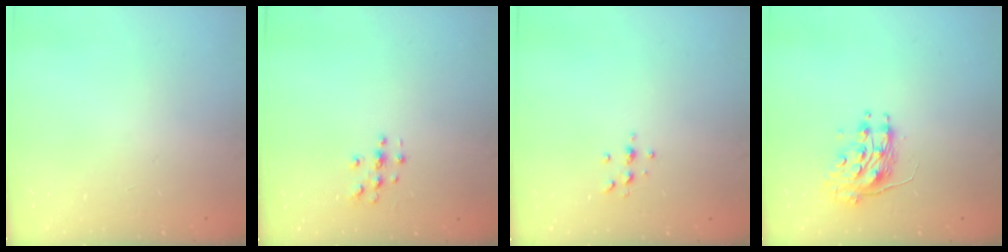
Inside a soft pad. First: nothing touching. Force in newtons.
{"total": 2.8, "press": 2.8, "slide": 0.3}
{"total": 3.8, "press": 3.7, "slide": 0.4}
{"total": 8.8, "press": 8.8, "slide": 0.0}